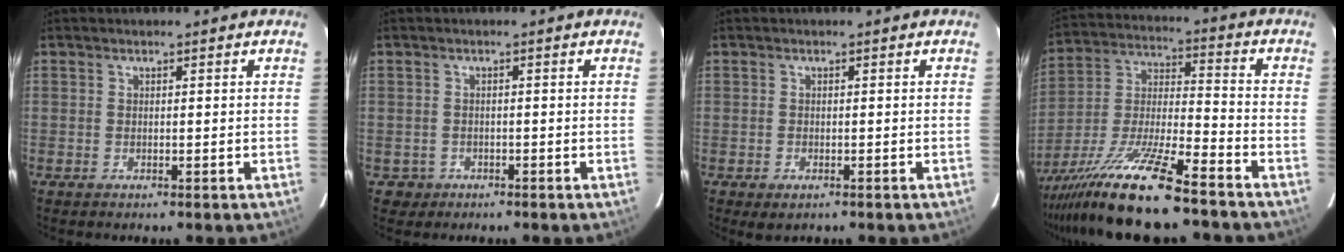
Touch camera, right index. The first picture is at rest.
{"total": 2.3, "force": [-0.9, 2.1, -0.3], "torque": [0.005, 0.010, -0.013]}
{"total": 1.6, "force": [-0.8, 0.9, 1.1], "torque": [-0.019, -0.002, -0.002]}
{"total": 17.2, "force": [-13.0, 1.0, 11.1], "torque": [-0.238, -0.027, -0.241]}